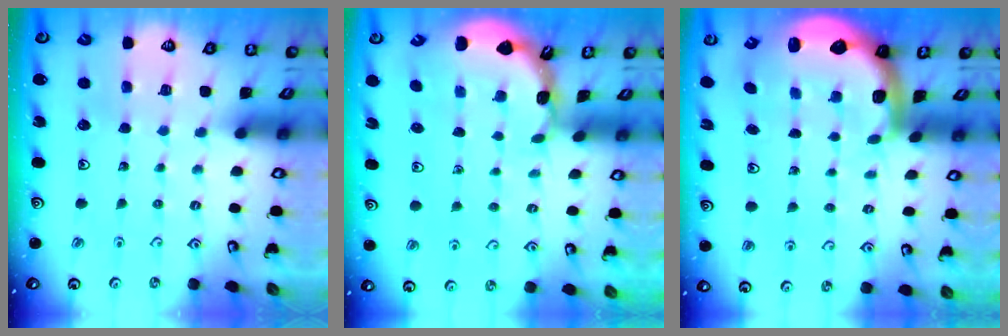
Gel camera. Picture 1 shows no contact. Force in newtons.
{"total": 1.8, "press": 1.8, "slide": 0.1}
{"total": 3.6, "press": 3.4, "slide": 1.2}